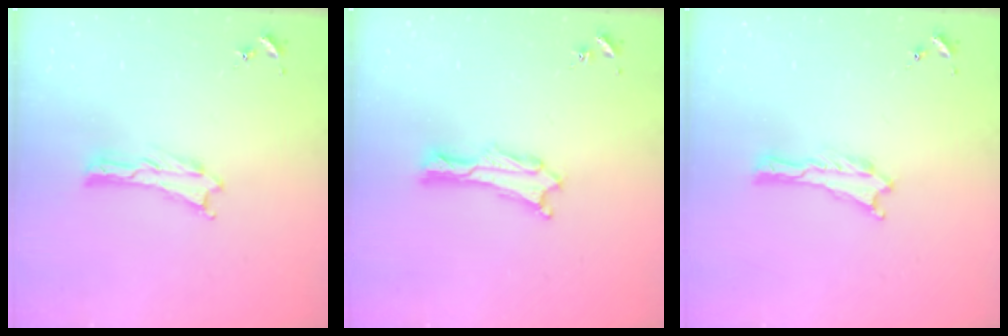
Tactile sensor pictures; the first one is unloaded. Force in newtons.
{"total": 0.8, "press": 0.7, "slide": 0.2}
{"total": 0.0}